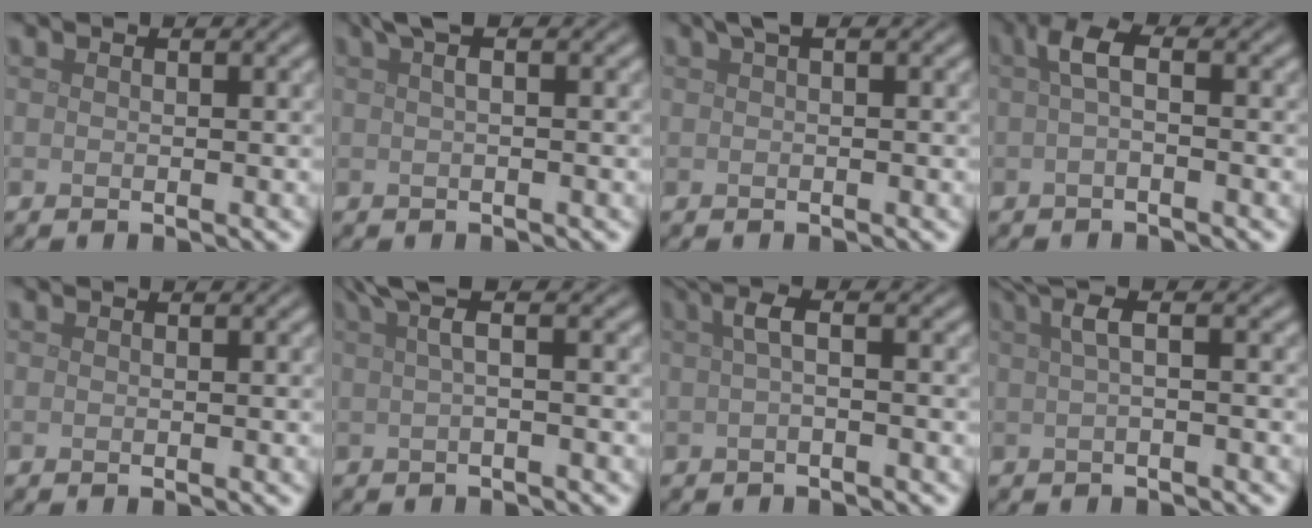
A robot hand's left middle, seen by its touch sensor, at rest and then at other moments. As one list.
[{"total": 2.2, "force": [1.0, 0.6, 1.9], "torque": [-0.028, 0.006, 0.013]}, {"total": 1.1, "force": [0.5, 0.2, 0.9], "torque": [-0.017, 0.007, 0.009]}, {"total": 2.3, "force": [0.2, 0.7, 2.2], "torque": [-0.044, 0.007, -0.001]}, {"total": 0.0}, {"total": 3.1, "force": [1.2, 0.9, 2.8], "torque": [-0.042, 0.005, 0.013]}, {"total": 2.7, "force": [0.4, 0.7, 2.5], "torque": [-0.044, 0.010, 0.004]}, {"total": 3.2, "force": [0.9, 1.0, 2.9], "torque": [-0.043, 0.009, 0.010]}]